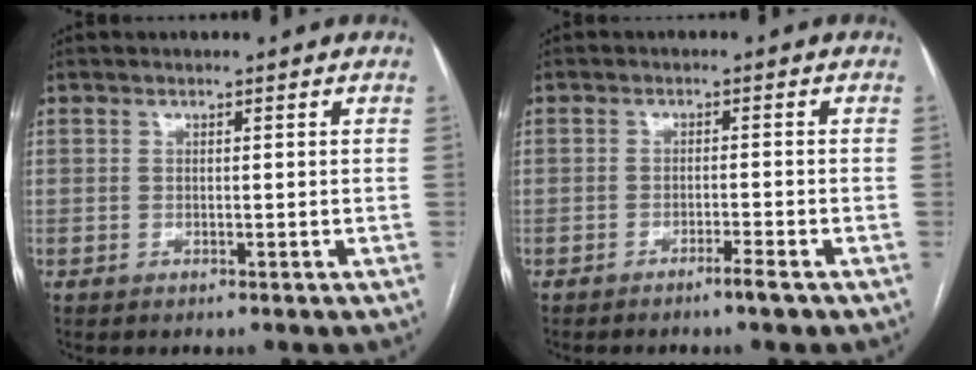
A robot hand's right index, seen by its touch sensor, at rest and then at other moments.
{"total": 2.4, "force": [-1.8, -0.3, 1.5], "torque": [-0.027, -0.002, -0.031]}